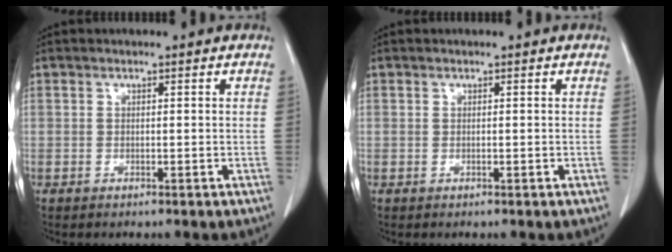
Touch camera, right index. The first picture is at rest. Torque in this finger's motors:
{"motor_torque": [0.00, 0.00, 0.00, 0.00]}